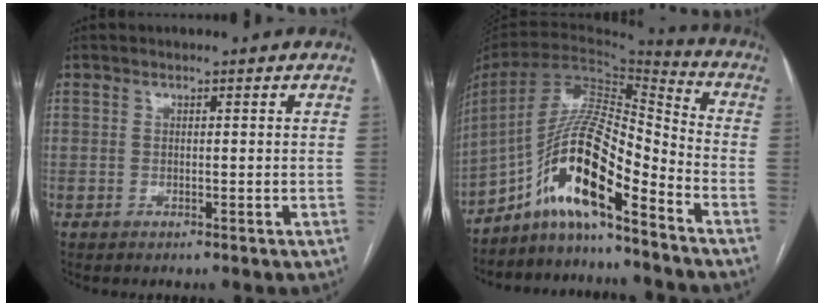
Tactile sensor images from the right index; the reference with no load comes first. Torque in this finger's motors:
{"motor_torque": [1.13, -1.01, 0.32, 0.09]}